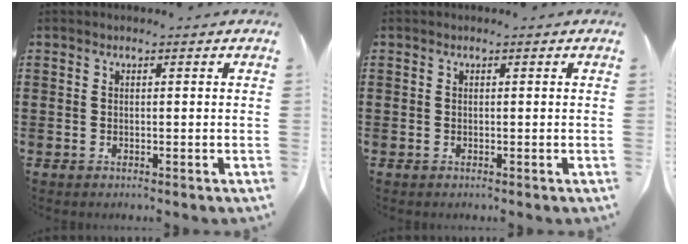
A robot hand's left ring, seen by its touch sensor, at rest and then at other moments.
{"total": 0.0}